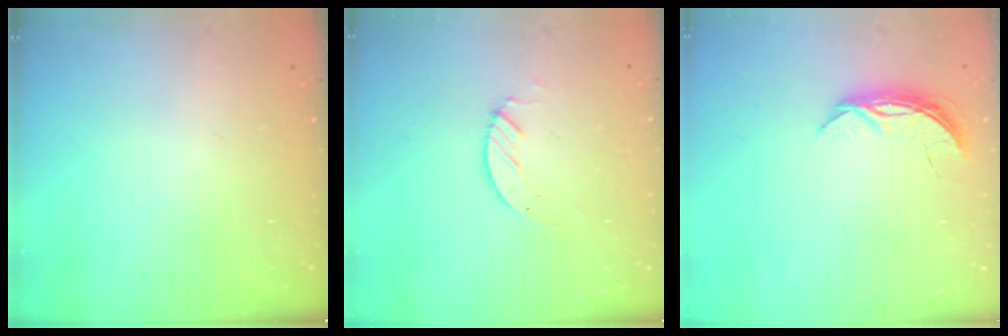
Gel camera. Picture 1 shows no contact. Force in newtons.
{"total": 2.4, "press": 2.4, "slide": 0.2}
{"total": 5.9, "press": 5.8, "slide": 0.5}